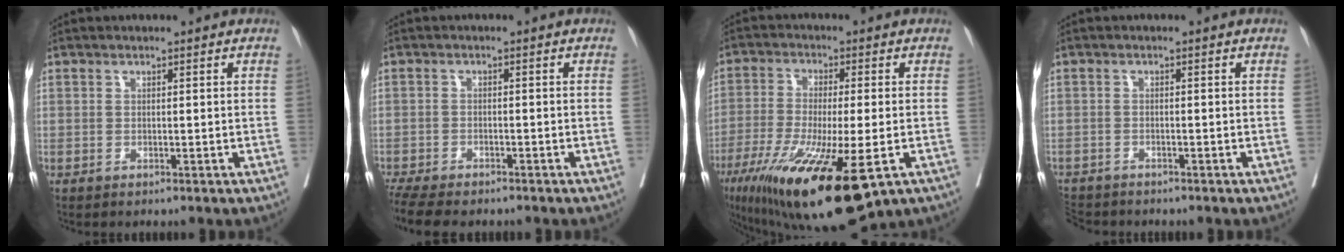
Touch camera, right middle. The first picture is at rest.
{"total": 9.5, "force": [-7.9, 2.7, 4.6], "torque": [-0.083, -0.009, -0.123]}
{"total": 21.2, "force": [-10.6, 4.5, 17.8], "torque": [-0.296, -0.060, -0.169]}
{"total": 4.4, "force": [-4.0, 1.7, 0.4], "torque": [-0.004, -0.009, -0.071]}